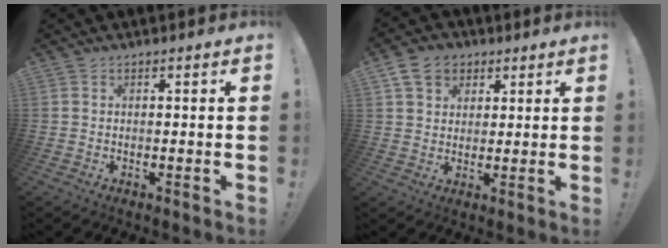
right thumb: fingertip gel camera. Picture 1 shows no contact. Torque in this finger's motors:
{"motor_torque": [-0.37, 0.44, -0.21, 0.11, 0.13]}